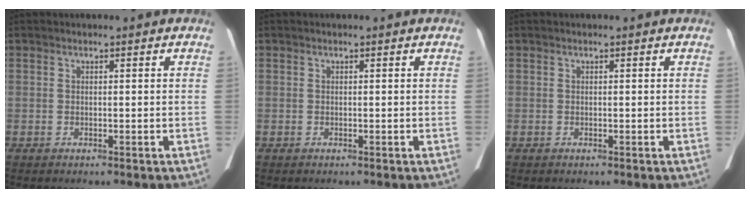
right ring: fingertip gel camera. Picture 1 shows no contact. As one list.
[{"total": 0.0}, {"total": 0.0}]